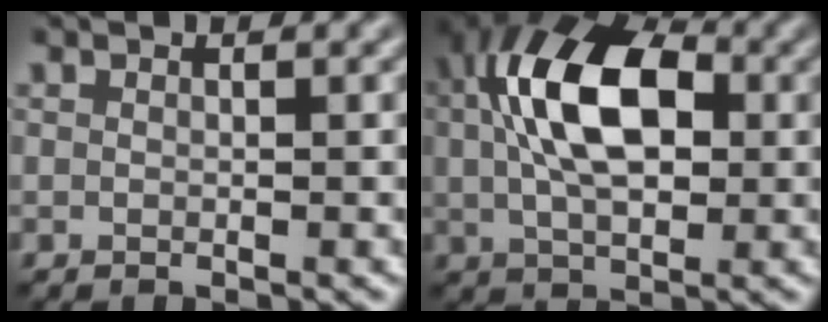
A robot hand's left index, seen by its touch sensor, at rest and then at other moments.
{"total": 9.4, "force": [1.3, 5.3, 7.7], "torque": [-0.145, 0.014, 0.014]}